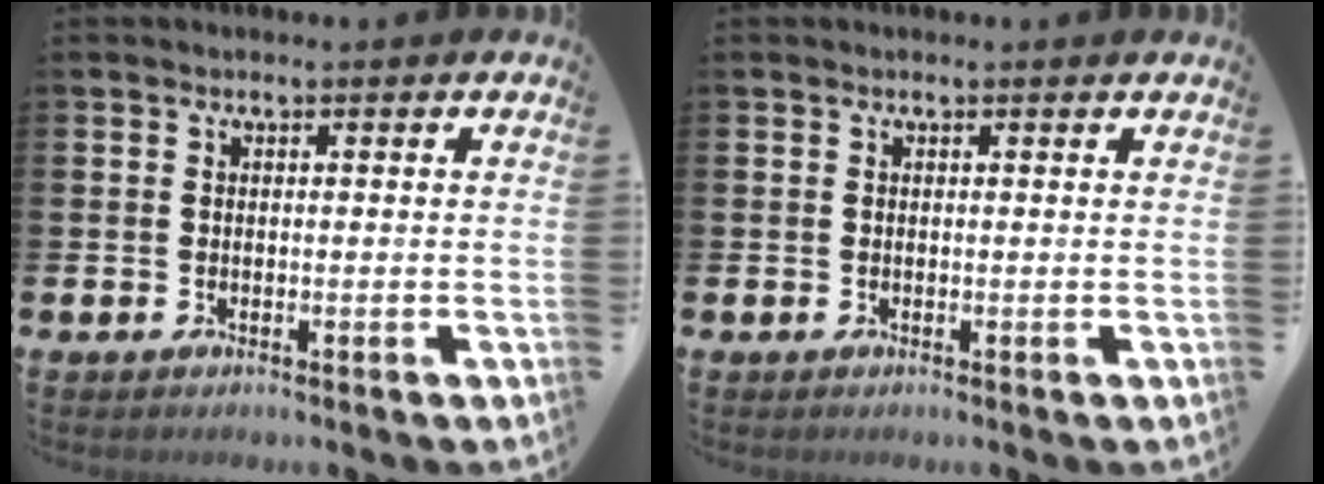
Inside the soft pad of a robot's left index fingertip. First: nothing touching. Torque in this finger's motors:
{"motor_torque": [0.30, 0.01, -0.12, -0.01]}